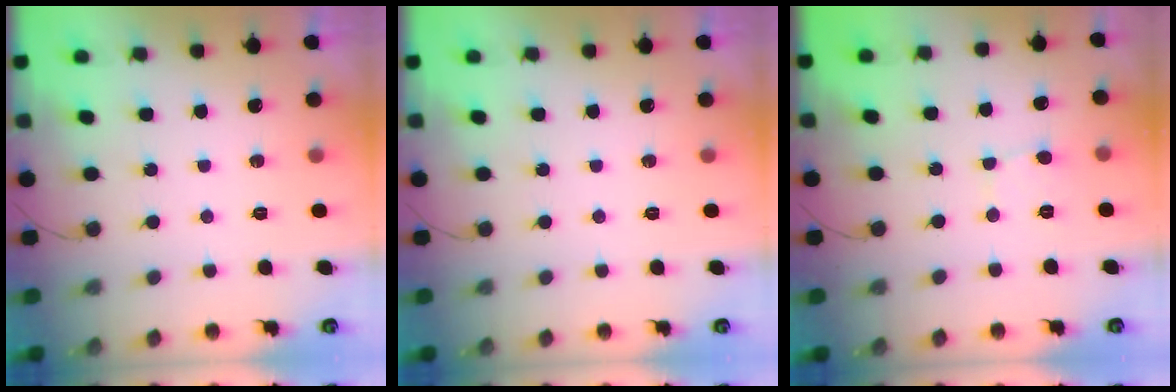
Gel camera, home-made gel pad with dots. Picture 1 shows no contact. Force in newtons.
{"total": 0.0}
{"total": 3.6, "press": 3.5, "slide": 0.4}